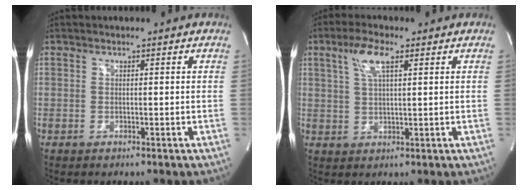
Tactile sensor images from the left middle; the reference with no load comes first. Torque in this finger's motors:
{"motor_torque": [0.72, -0.67, 0.31, 0.08]}